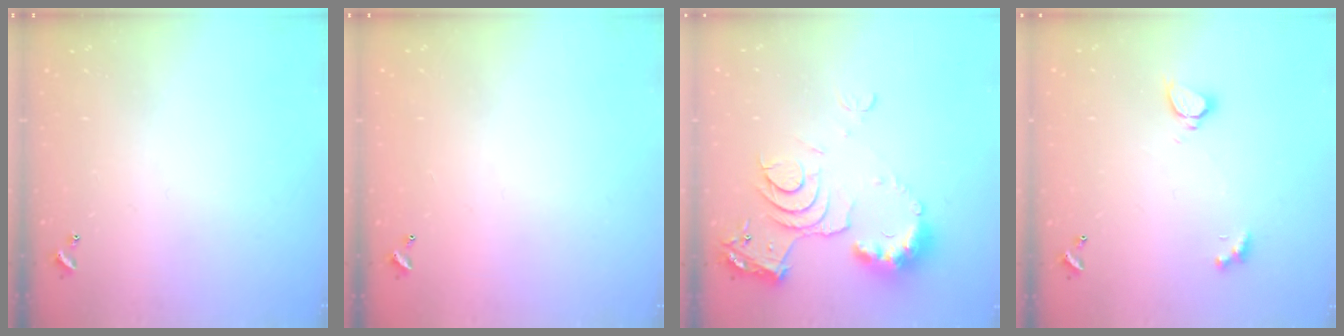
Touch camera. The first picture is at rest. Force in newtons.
{"total": 2.8, "press": 2.8, "slide": 0.1}
{"total": 11.5, "press": 11.4, "slide": 1.3}
{"total": 2.4, "press": 2.3, "slide": 0.4}